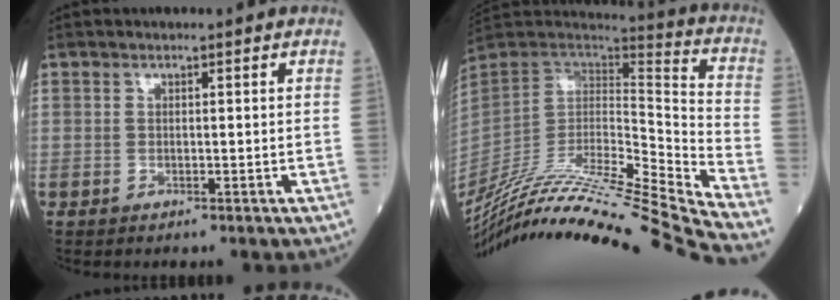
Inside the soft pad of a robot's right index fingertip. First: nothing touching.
{"total": 32.7, "force": [-29.0, -1.9, 14.9], "torque": [-0.219, -0.059, -0.461]}